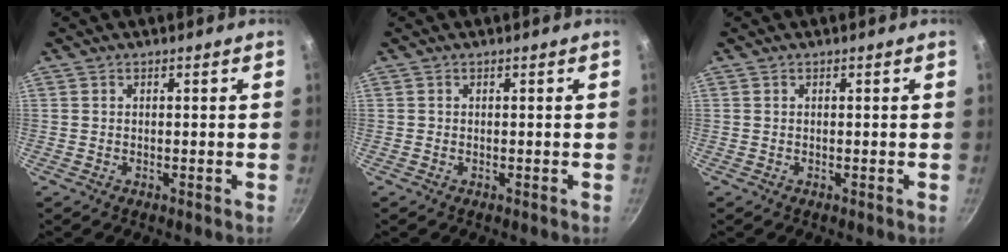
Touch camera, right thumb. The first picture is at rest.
{"total": 0.0}
{"total": 0.0}